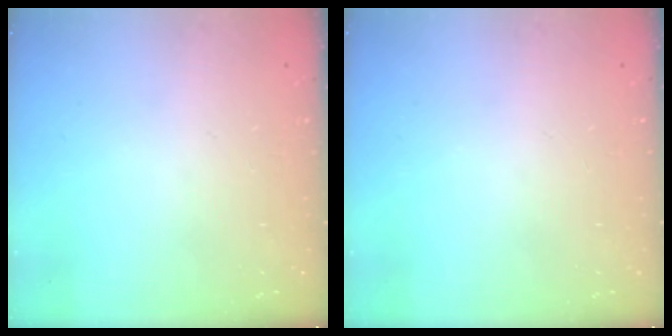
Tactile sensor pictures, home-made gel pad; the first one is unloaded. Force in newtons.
{"total": 0.0}